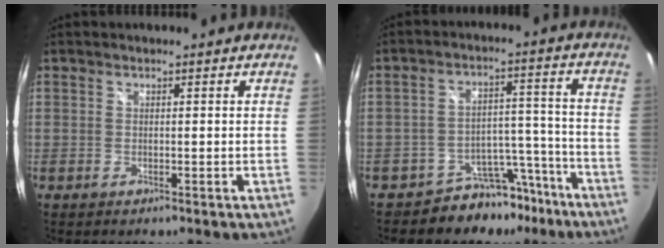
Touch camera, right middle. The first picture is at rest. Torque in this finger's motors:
{"motor_torque": [0.87, -1.27, -0.03, 0.00]}